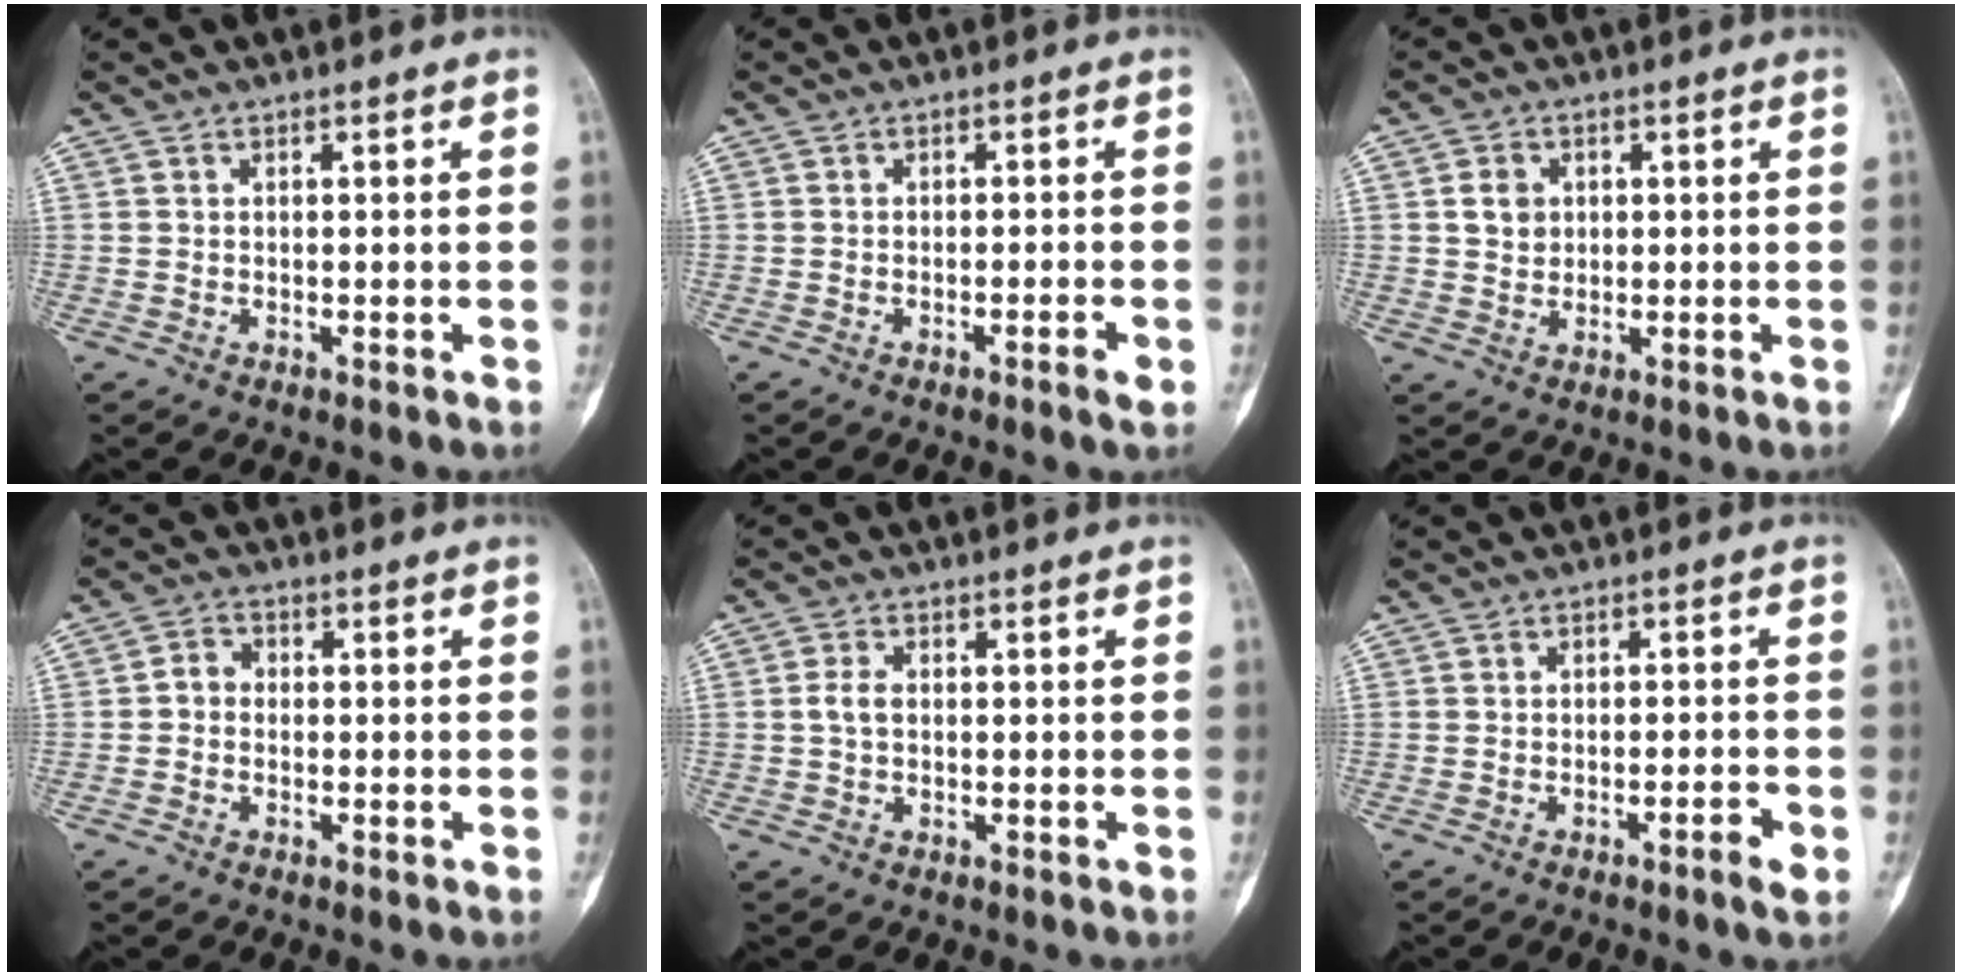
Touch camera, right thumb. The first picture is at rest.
{"total": 2.1, "force": [-1.0, 0.2, 1.8], "torque": [-0.033, 0.001, -0.017]}
{"total": 4.2, "force": [1.0, 3.5, 2.0], "torque": [-0.016, -0.002, 0.018]}
{"total": 2.7, "force": [-0.5, 2.3, 1.4], "torque": [-0.011, 0.010, -0.019]}
{"total": 2.5, "force": [0.0, 1.5, 1.9], "torque": [-0.041, 0.005, -0.002]}
{"total": 2.8, "force": [-1.4, 0.3, 2.4], "torque": [-0.042, 0.006, -0.023]}